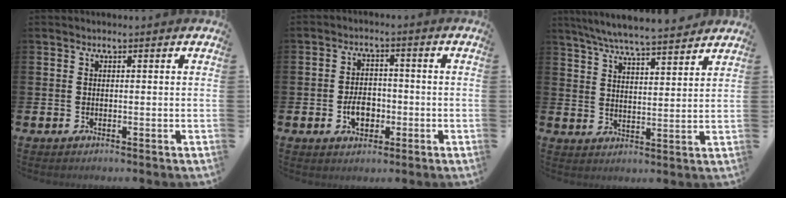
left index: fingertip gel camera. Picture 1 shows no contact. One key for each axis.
{"total": 4.3, "fx": -1.2, "fy": 2.9, "fz": 2.8, "tx": -0.031, "ty": -0.004, "tz": -0.029}
{"total": 6.5, "fx": 6.3, "fy": 0.2, "fz": 1.7, "tx": -0.055, "ty": -0.038, "tz": 0.110}